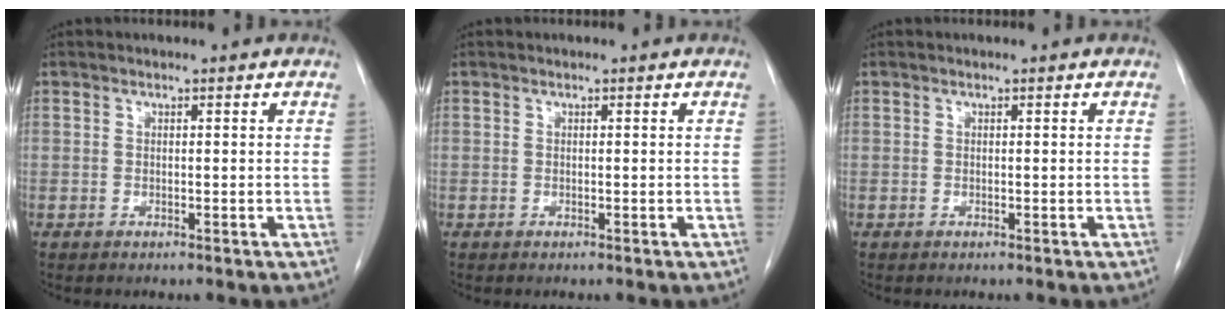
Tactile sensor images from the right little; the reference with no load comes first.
{"total": 0.0}
{"total": 0.0}